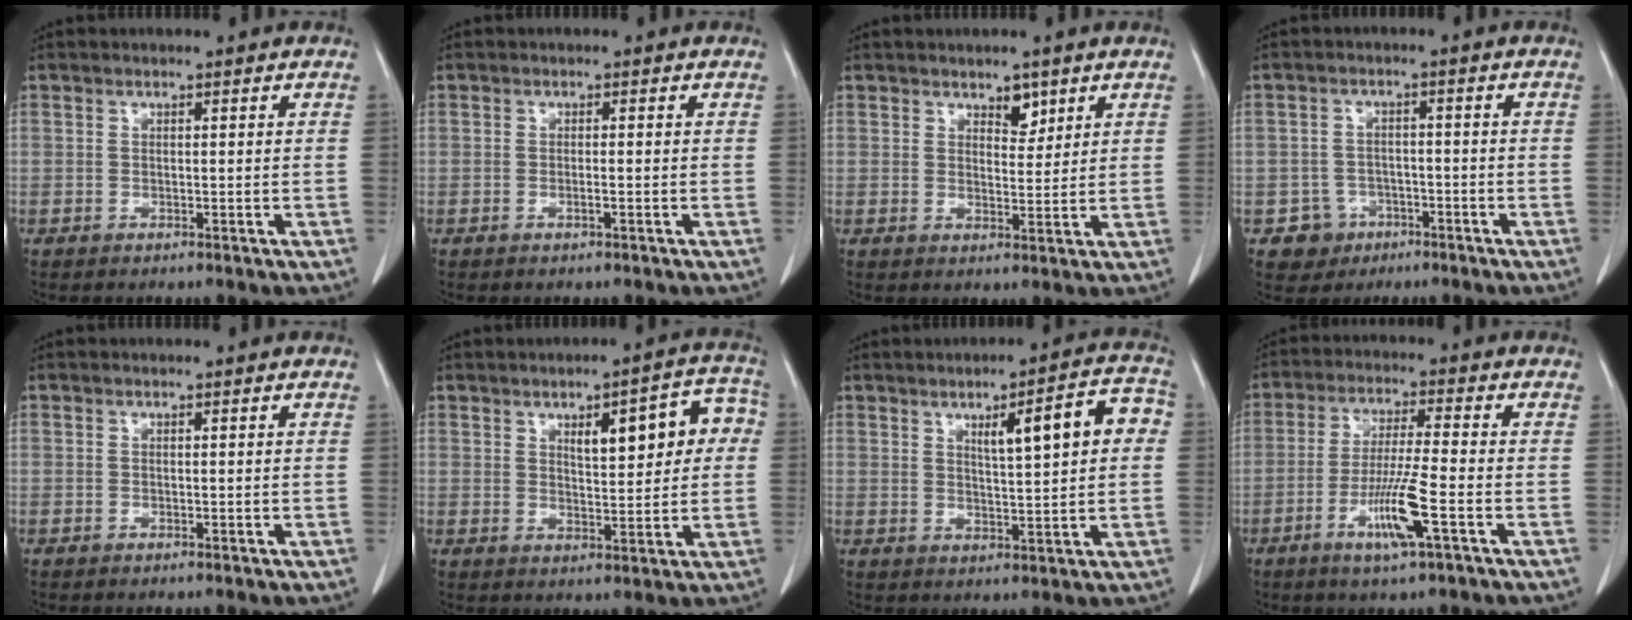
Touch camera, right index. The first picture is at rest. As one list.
[{"total": 0.8, "force": [-0.4, 0.0, 0.7], "torque": [-0.017, 0.000, -0.005]}, {"total": 2.9, "force": [2.0, 1.5, 1.5], "torque": [-0.018, -0.004, 0.034]}, {"total": 4.6, "force": [-2.3, 4.0, 0.1], "torque": [0.001, 0.013, -0.031]}, {"total": 0.0}, {"total": 9.8, "force": [2.5, 3.3, 8.9], "torque": [-0.110, 0.028, 0.036]}, {"total": 9.2, "force": [2.2, 1.6, 8.7], "torque": [-0.122, 0.020, 0.033]}, {"total": 8.7, "force": [-3.5, -0.3, 8.0], "torque": [-0.155, -0.014, -0.066]}]